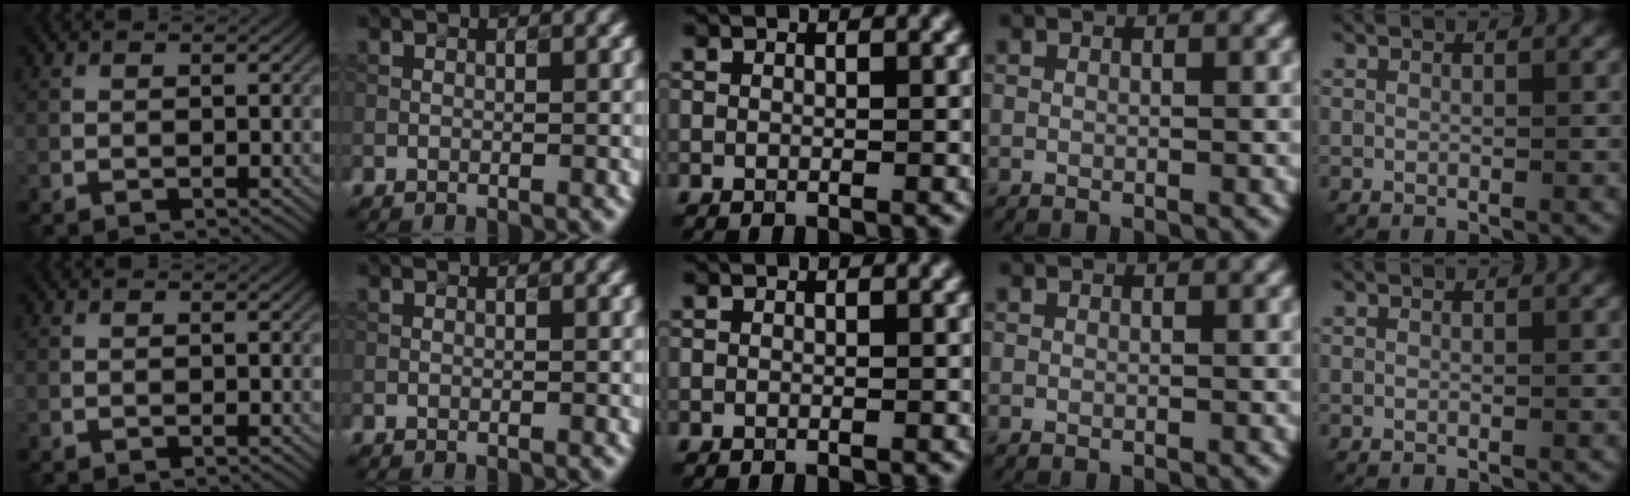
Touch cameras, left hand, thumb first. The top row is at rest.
{}